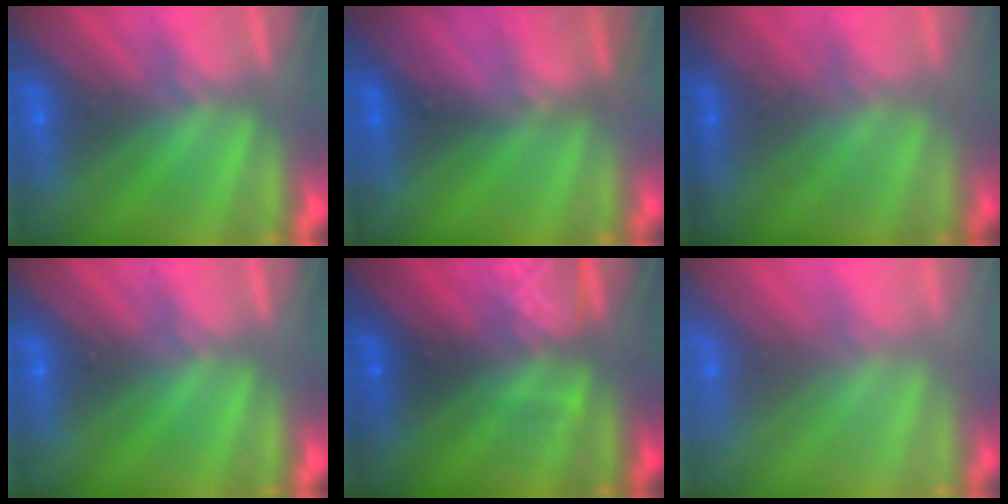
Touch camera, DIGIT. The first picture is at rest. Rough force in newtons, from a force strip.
{"total": 2.8}
{"total": 1.8}
{"total": 0.0}
{"total": 3.2}
{"total": 8.7}